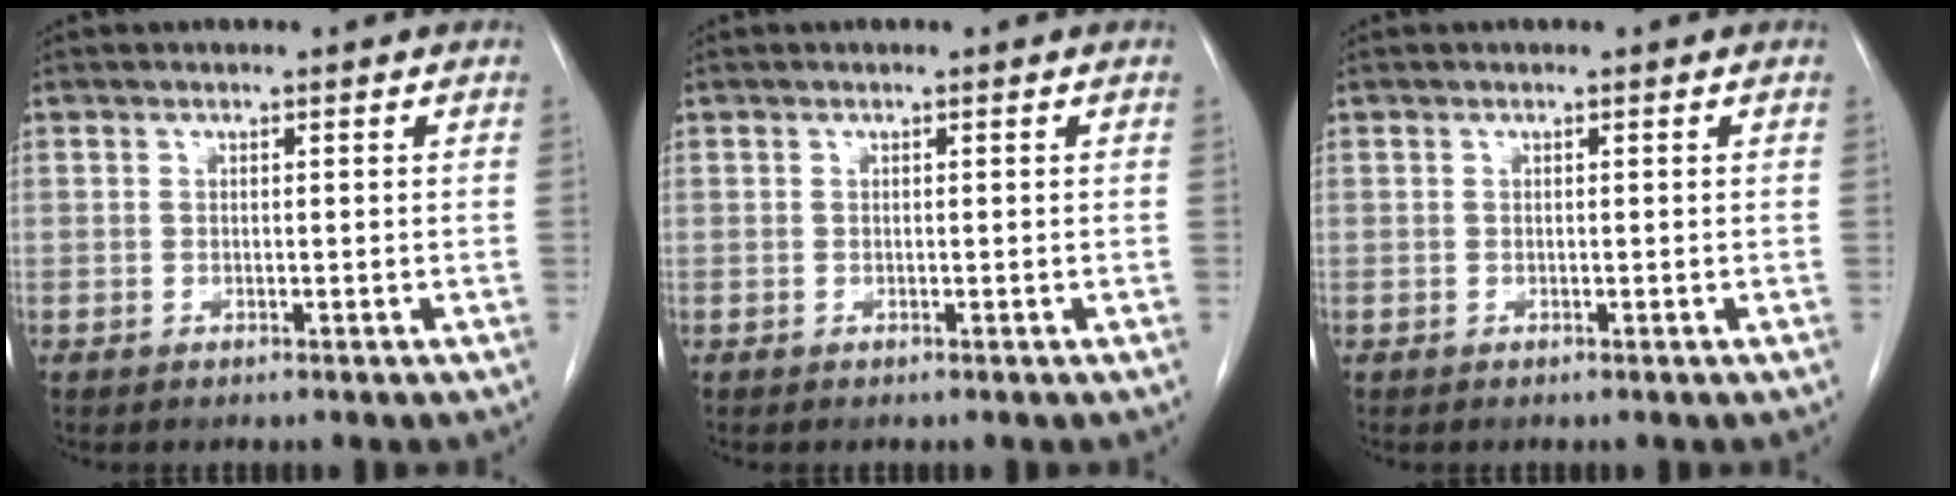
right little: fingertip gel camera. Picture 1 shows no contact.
{"total": 0.0}
{"total": 0.0}